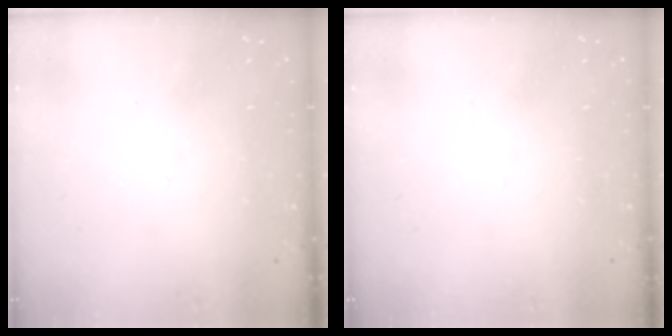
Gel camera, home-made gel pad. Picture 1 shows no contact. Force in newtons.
{"total": 0.0}